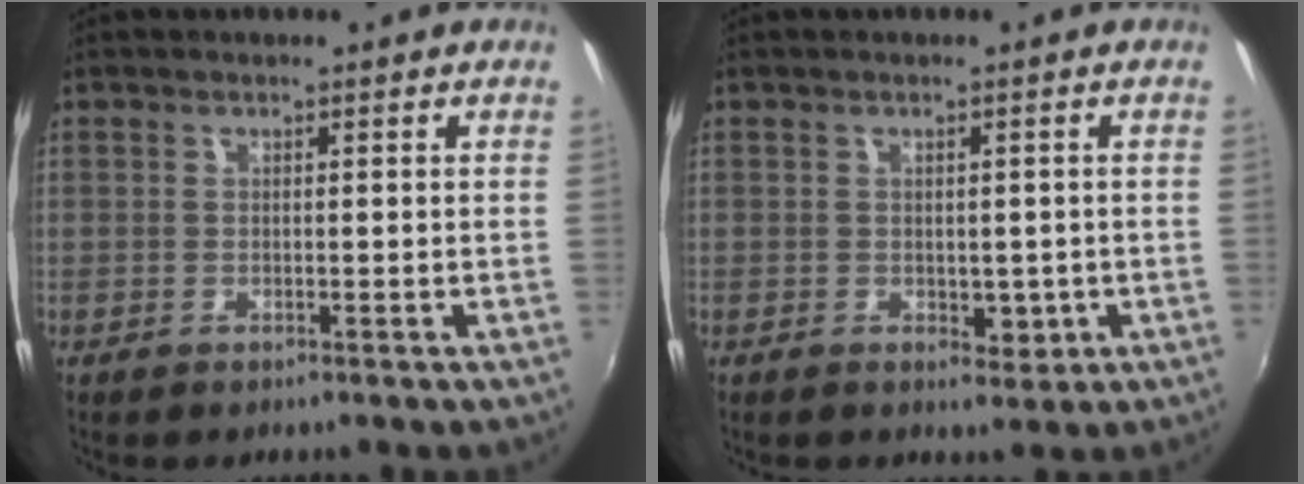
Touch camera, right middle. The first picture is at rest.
{"total": 2.8, "force": [-0.5, 2.3, 1.5], "torque": [-0.019, -0.002, -0.001]}